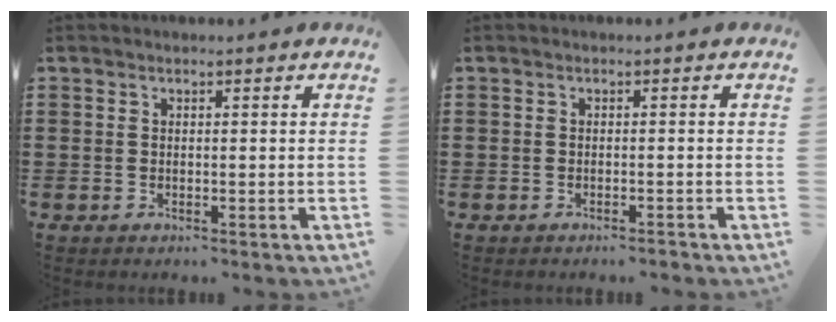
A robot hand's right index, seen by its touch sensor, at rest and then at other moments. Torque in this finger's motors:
{"motor_torque": [0.13, -0.05, 0.02, 0.01]}